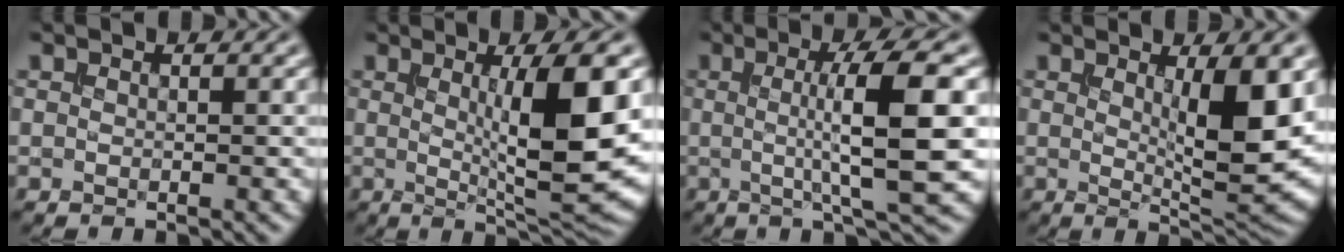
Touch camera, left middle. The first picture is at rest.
{"total": 9.5, "force": [0.9, 1.8, 9.2], "torque": [-0.126, -0.013, 0.025]}
{"total": 8.6, "force": [0.3, 1.7, 8.4], "torque": [-0.112, 0.002, 0.006]}
{"total": 7.1, "force": [1.1, 1.6, 6.9], "torque": [-0.094, -0.017, 0.027]}